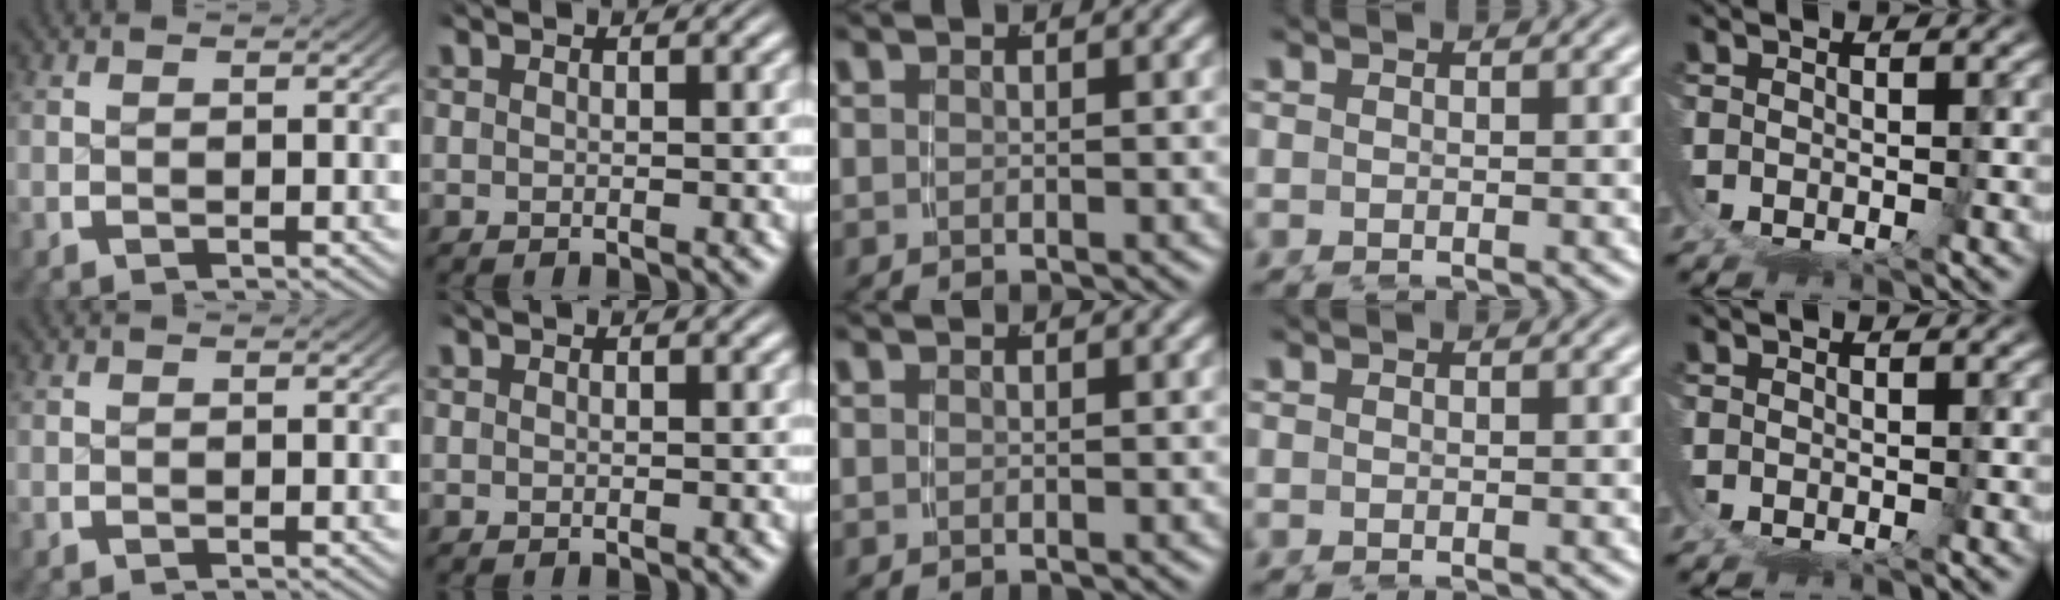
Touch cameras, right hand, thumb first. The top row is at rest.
{}